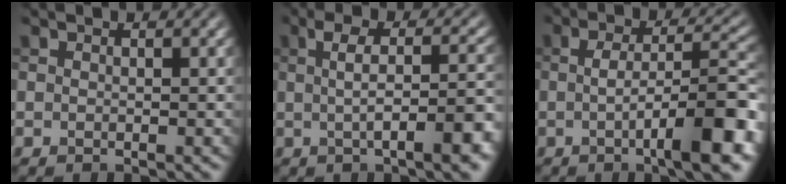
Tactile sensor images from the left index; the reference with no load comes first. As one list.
[{"total": 7.7, "force": [-0.8, 2.2, 7.3], "torque": [-0.087, 0.005, -0.013]}, {"total": 9.2, "force": [-1.9, 2.4, 8.7], "torque": [-0.120, 0.000, -0.031]}]